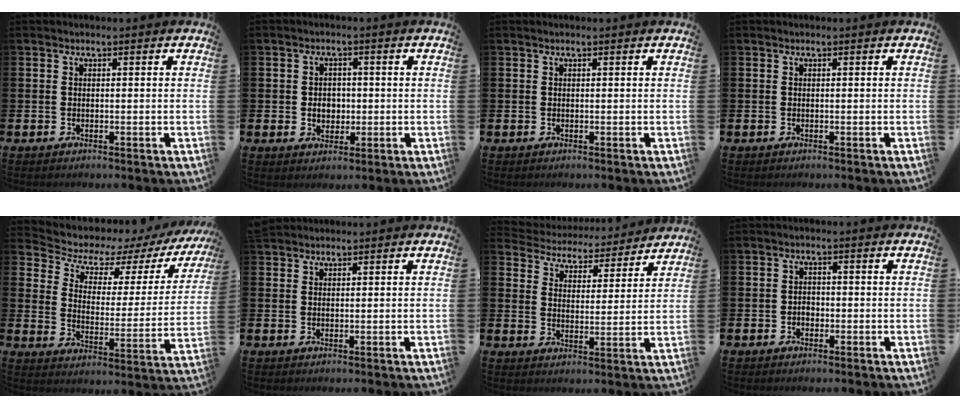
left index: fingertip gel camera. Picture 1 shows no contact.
{"total": 2.9, "force": [-0.1, 2.5, 1.5], "torque": [-0.017, 0.002, -0.010]}
{"total": 0.0}
{"total": 0.0}
{"total": 6.2, "force": [4.8, 3.3, 2.3], "torque": [-0.072, -0.033, 0.073]}
{"total": 1.8, "force": [1.7, 0.6, -0.1], "torque": [0.013, -0.002, 0.029]}
{"total": 4.7, "force": [4.4, 1.5, -0.1], "torque": [-0.030, -0.039, 0.073]}
{"total": 1.5, "force": [-0.5, 1.2, 0.7], "torque": [-0.004, 0.000, -0.013]}